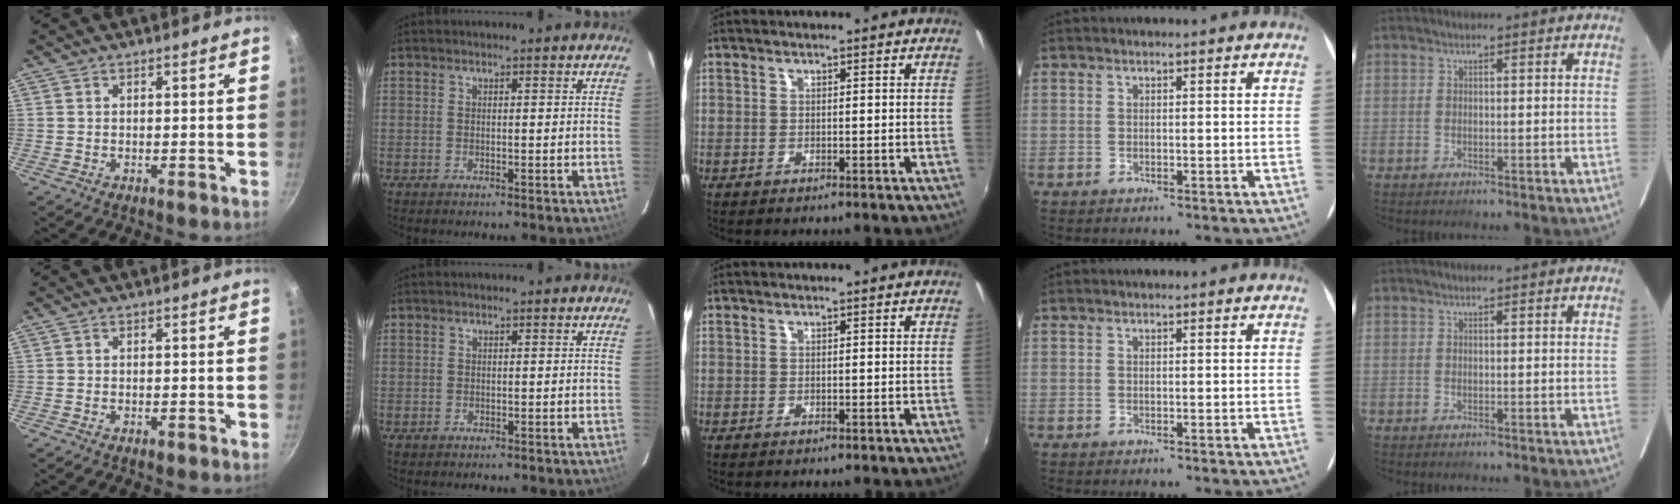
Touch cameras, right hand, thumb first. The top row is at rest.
{"thumb": {"total": 0.8, "force": [-0.4, 0.4, 0.5], "torque": [-0.008, 0.001, -0.007]}, "index": {"total": 0.7, "force": [-0.2, 0.7, 0.0], "torque": [0.002, 0.002, -0.001]}}